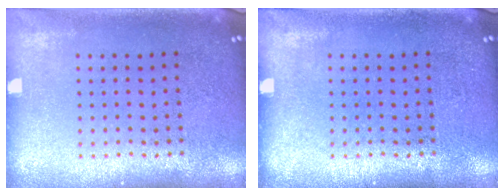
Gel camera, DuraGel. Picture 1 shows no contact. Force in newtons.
{"total": 0.0}